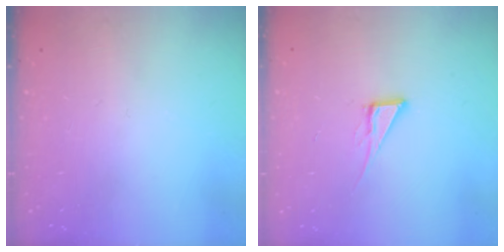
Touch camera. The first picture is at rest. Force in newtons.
{"total": 6.0, "press": 6.0, "slide": 0.4}